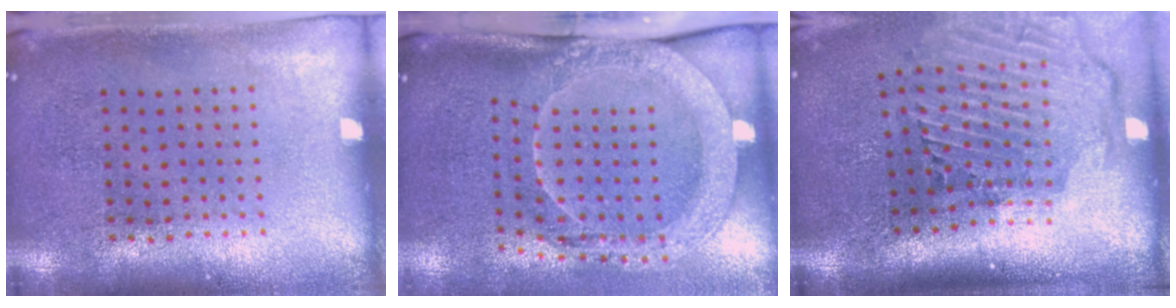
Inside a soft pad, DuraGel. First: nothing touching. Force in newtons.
{"total": 2.2, "press": 2.1, "slide": 0.7}
{"total": 2.9, "press": 2.1, "slide": 2.0}